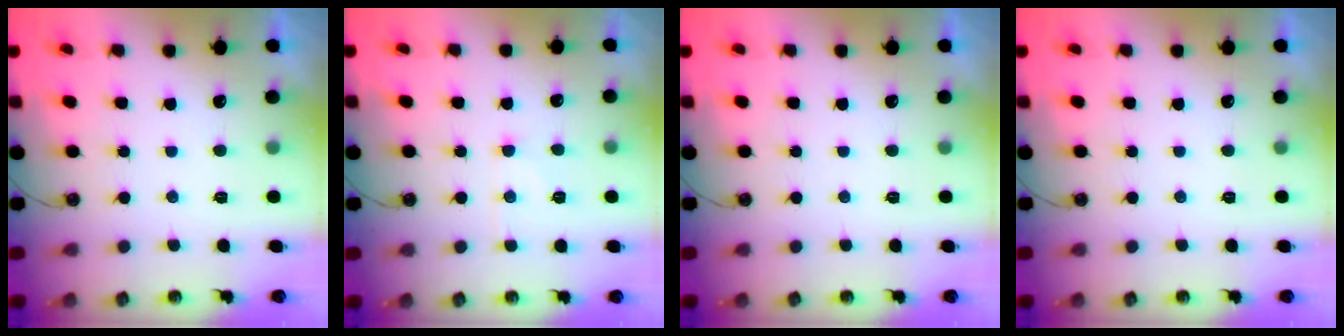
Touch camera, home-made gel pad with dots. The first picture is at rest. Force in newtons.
{"total": 6.3, "press": 6.2, "slide": 0.8}
{"total": 0.0}
{"total": 0.0}